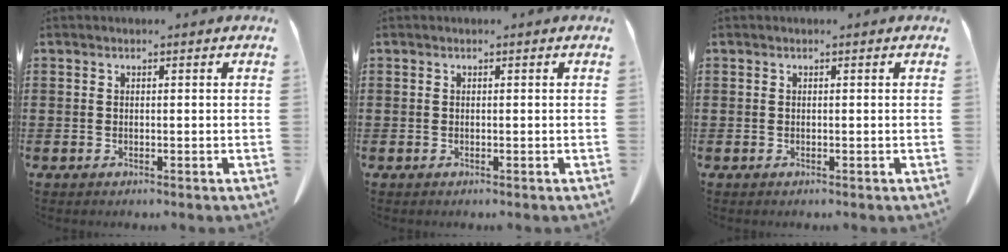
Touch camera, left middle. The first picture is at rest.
{"total": 0.0}
{"total": 0.0}